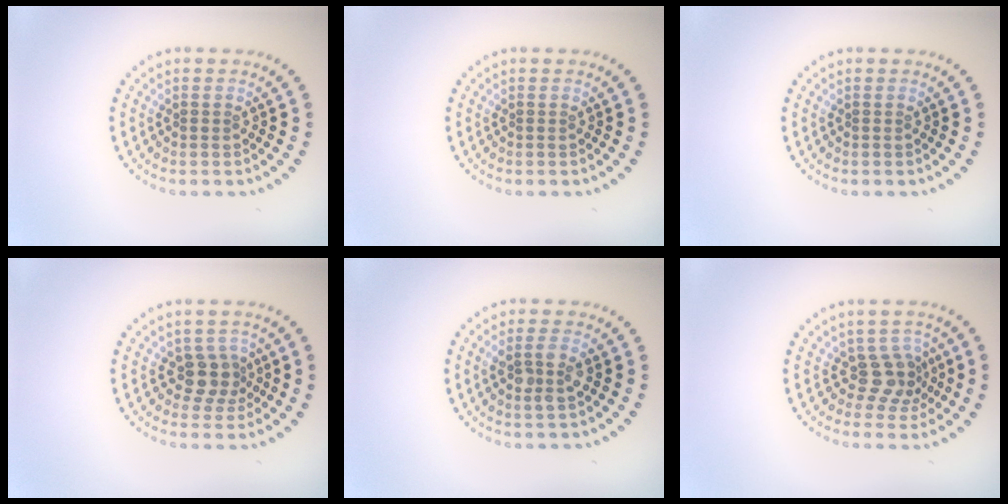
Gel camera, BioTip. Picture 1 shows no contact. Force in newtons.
{"total": 0.0}
{"total": 0.0}
{"total": 2.7, "press": 2.2, "slide": 1.5}
{"total": 2.3, "press": 2.1, "slide": 0.8}
{"total": 2.9, "press": 2.2, "slide": 1.8}